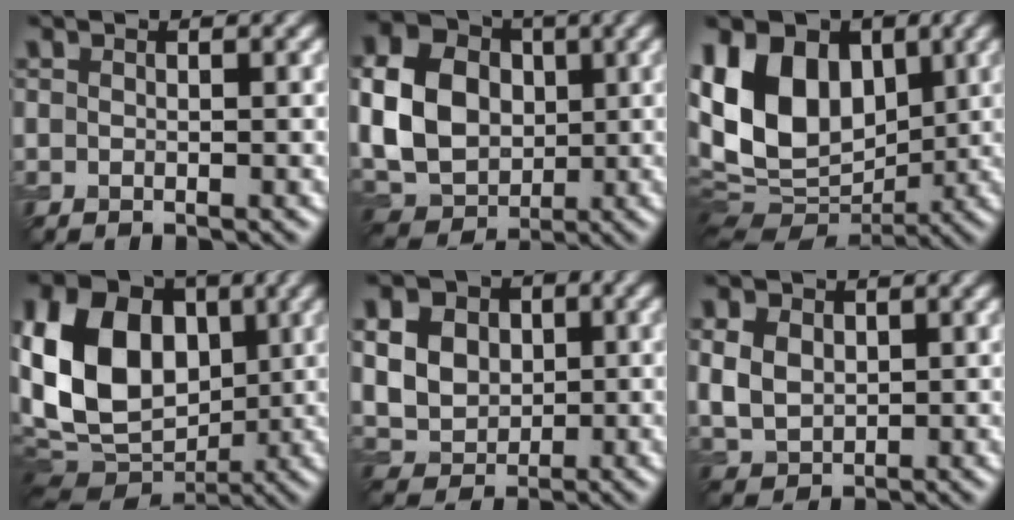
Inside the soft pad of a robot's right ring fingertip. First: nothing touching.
{"total": 8.8, "force": [0.6, 6.9, 5.5], "torque": [-0.129, 0.008, 0.005]}
{"total": 14.6, "force": [3.0, 10.6, 9.6], "torque": [-0.201, 0.020, 0.061]}
{"total": 12.3, "force": [1.2, 9.1, 8.2], "torque": [-0.170, 0.005, 0.009]}
{"total": 13.2, "force": [4.3, 10.6, 6.6], "torque": [-0.140, 0.030, 0.072]}
{"total": 4.4, "force": [0.8, 3.4, 2.6], "torque": [-0.069, 0.003, 0.016]}